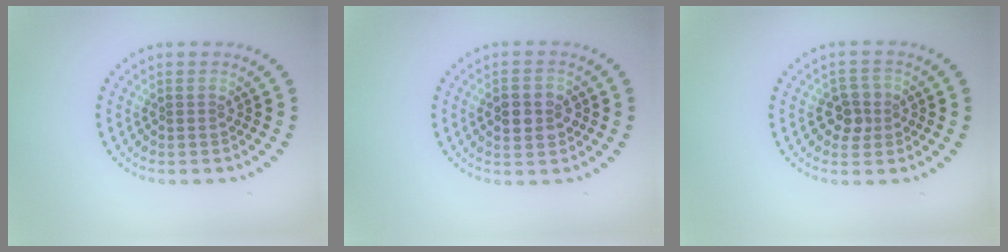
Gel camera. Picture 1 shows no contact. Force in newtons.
{"total": 2.9, "press": 2.9, "slide": 0.1}
{"total": 2.2, "press": 2.1, "slide": 0.7}